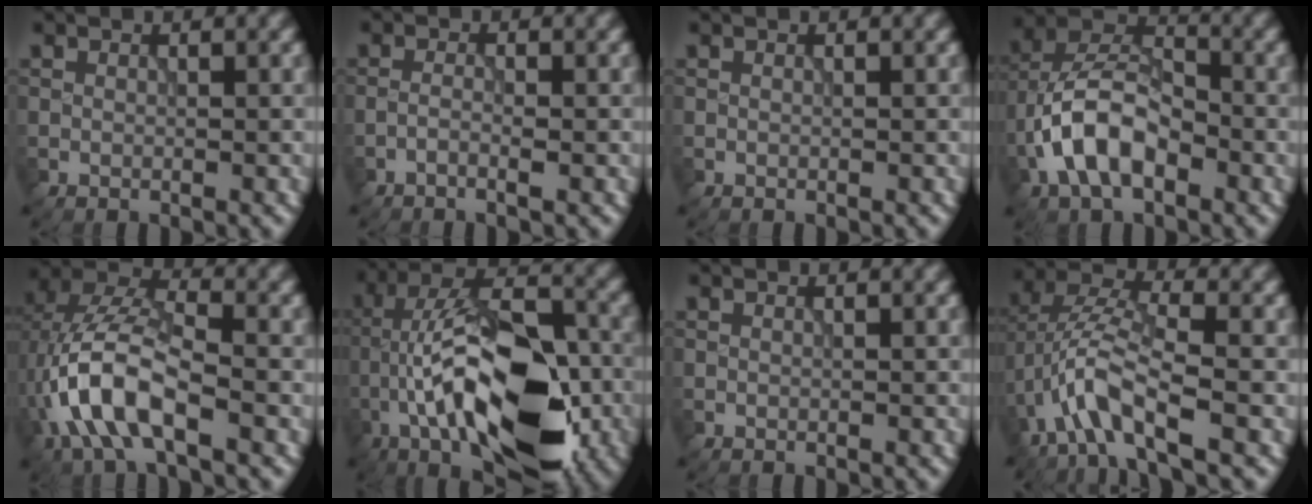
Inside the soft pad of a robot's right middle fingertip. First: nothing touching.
{"total": 1.0, "force": [-0.6, 0.1, 0.7], "torque": [-0.012, 0.000, -0.017]}
{"total": 0.0}
{"total": 7.6, "force": [-3.1, 4.1, 5.6], "torque": [-0.110, 0.014, -0.064]}
{"total": 7.4, "force": [-2.6, 3.3, 6.2], "torque": [-0.134, 0.011, -0.053]}
{"total": 13.1, "force": [-4.3, 5.5, 11.2], "torque": [-0.185, 0.021, -0.080]}
{"total": 0.0}
{"total": 5.7, "force": [-2.4, 1.7, 4.9], "torque": [-0.102, 0.013, -0.057]}